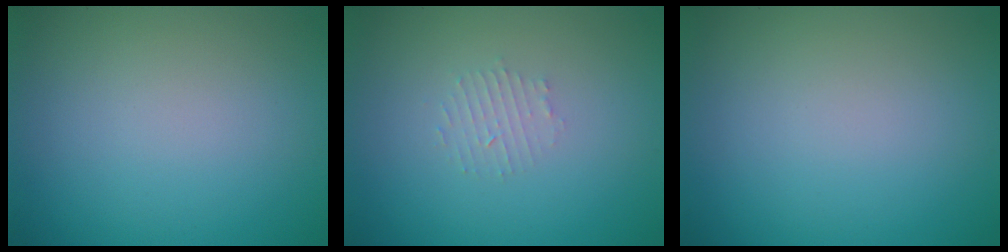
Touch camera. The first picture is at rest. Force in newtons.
{"total": 1.2, "press": 1.1, "slide": 0.2}
{"total": 0.0}